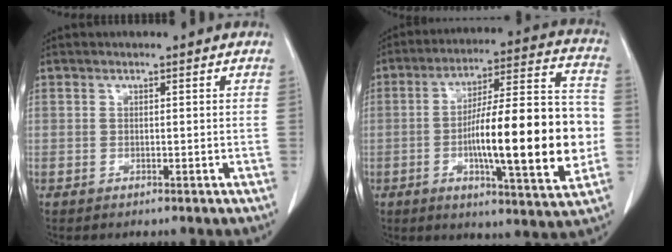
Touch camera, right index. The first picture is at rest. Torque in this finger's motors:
{"motor_torque": [2.14, 0.00, 1.05, 0.21]}